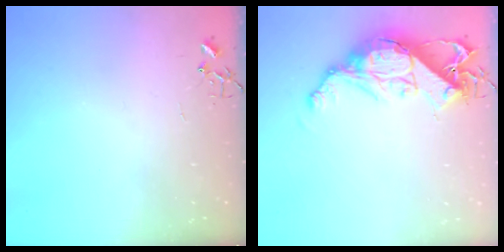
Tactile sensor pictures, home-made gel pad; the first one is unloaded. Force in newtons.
{"total": 15.3, "press": 15.3, "slide": 1.0}